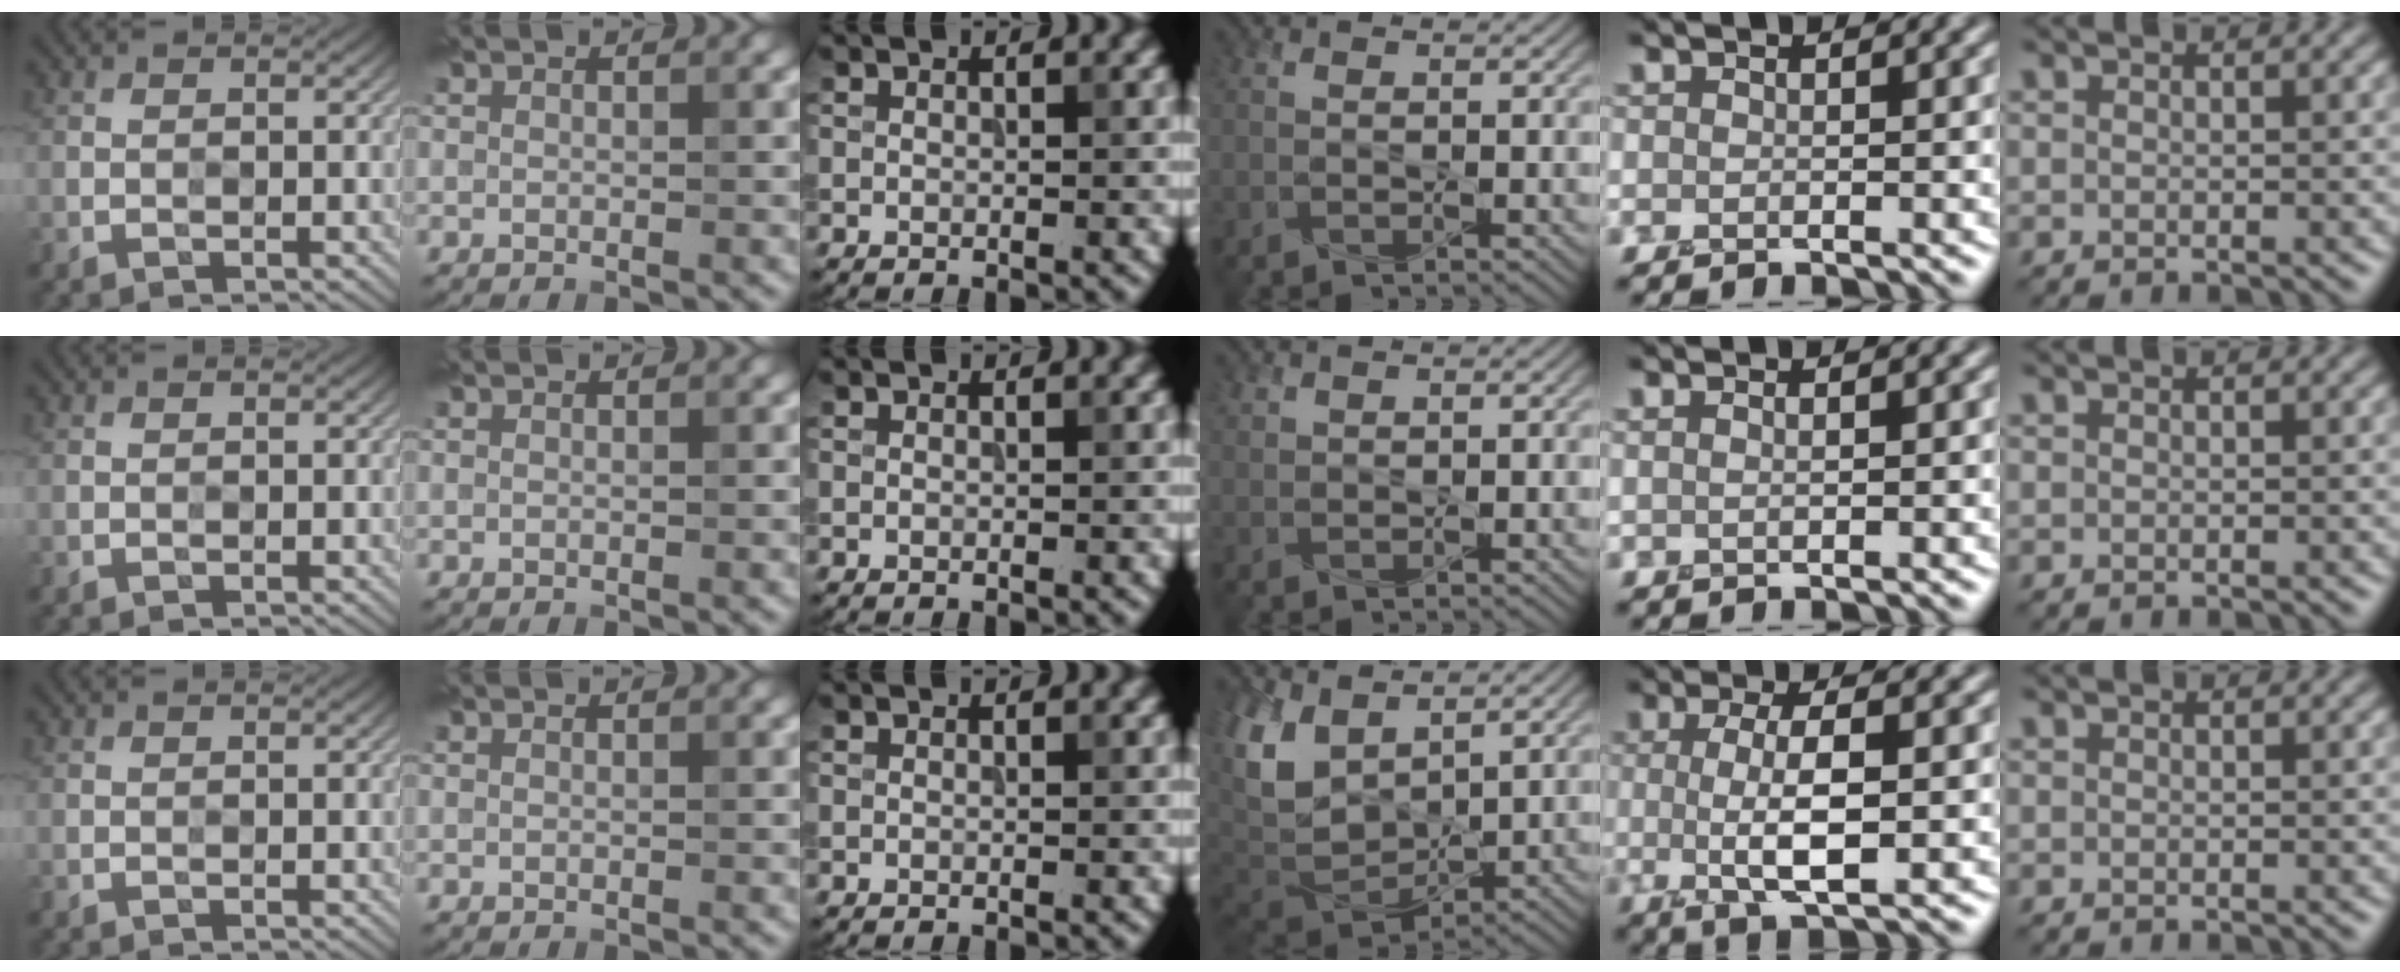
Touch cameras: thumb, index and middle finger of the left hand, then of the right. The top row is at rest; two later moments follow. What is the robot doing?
{"motion": "squeeze", "object": "foam earplug"}